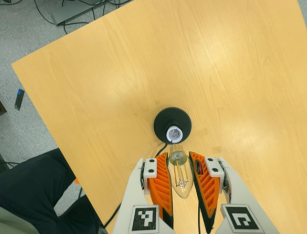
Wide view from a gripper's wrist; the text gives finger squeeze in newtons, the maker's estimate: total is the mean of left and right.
{"total": 22.6, "left": 24.6, "right": 20.6}